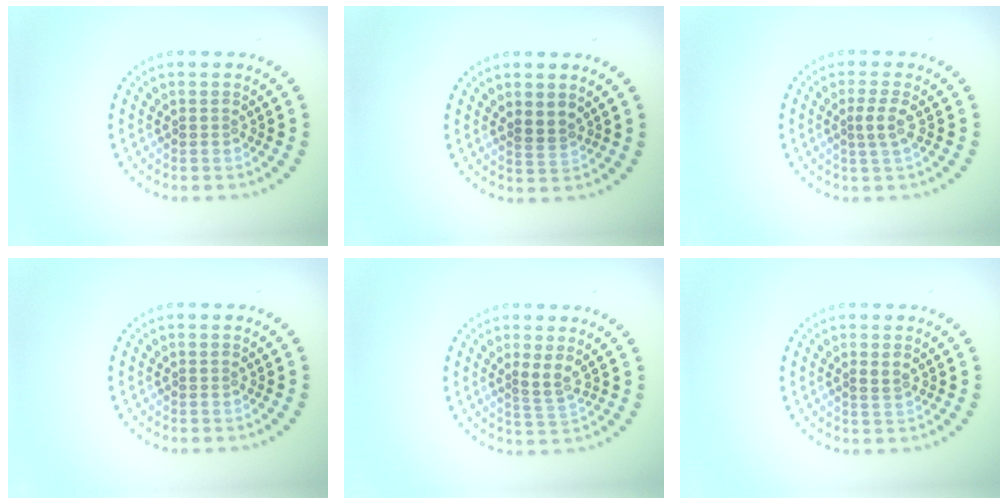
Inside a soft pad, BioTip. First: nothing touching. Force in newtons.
{"total": 1.6, "press": 1.4, "slide": 0.8}
{"total": 1.7, "press": 1.4, "slide": 1.1}
{"total": 0.0}
{"total": 1.8, "press": 1.3, "slide": 1.3}
{"total": 1.0, "press": 0.9, "slide": 0.3}